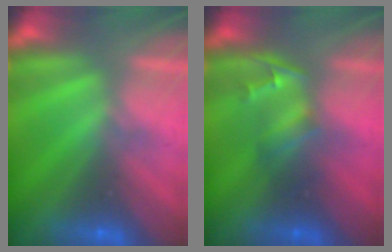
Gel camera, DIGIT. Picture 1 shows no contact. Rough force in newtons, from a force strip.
{"total": 2.4}